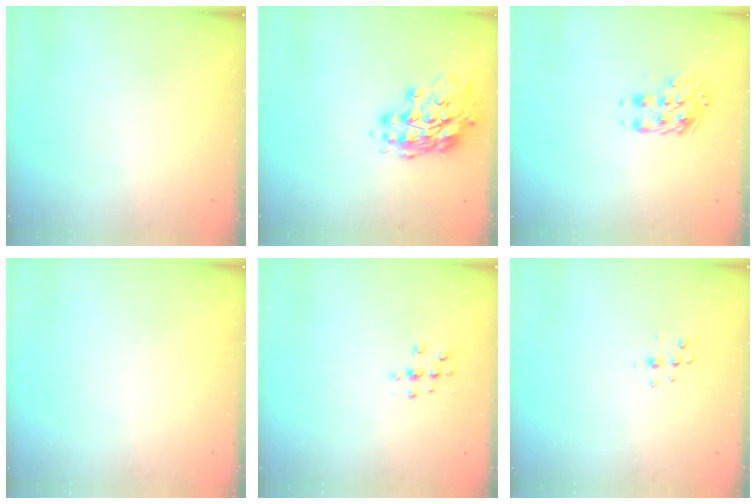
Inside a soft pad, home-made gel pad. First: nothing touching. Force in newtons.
{"total": 15.0, "press": 14.7, "slide": 2.6}
{"total": 9.4, "press": 9.4, "slide": 0.9}
{"total": 0.0}
{"total": 2.0, "press": 2.0, "slide": 0.2}
{"total": 4.9, "press": 4.8, "slide": 1.0}